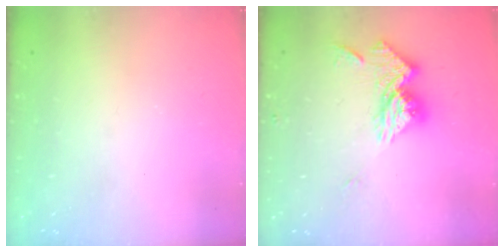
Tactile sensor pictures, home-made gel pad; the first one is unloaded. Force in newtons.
{"total": 12.6, "press": 12.6, "slide": 1.1}